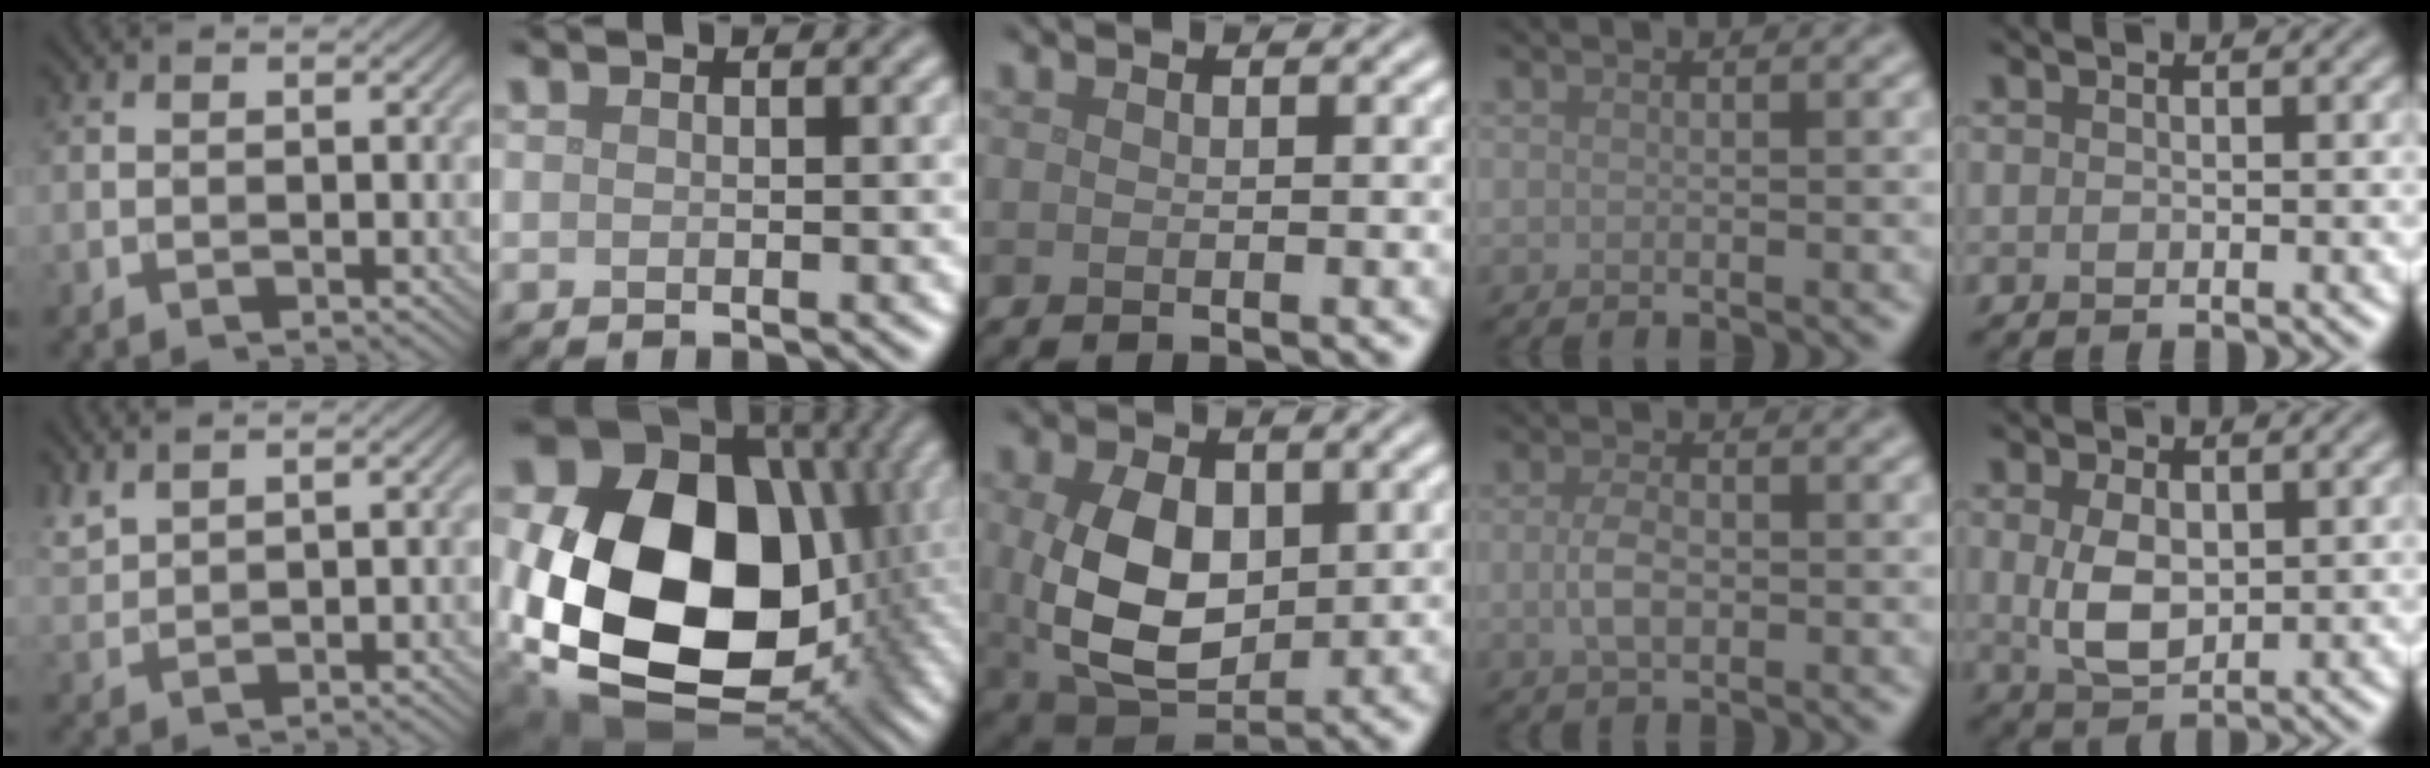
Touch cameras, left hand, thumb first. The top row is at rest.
{"thumb": {"total": 3.0, "force": [2.6, 0.6, 1.2], "torque": [-0.038, 0.007, 0.062]}, "index": {"total": 22.7, "force": [0.0, 17.0, 15.1], "torque": [-0.331, -0.045, 0.029]}, "middle": {"total": 8.6, "force": [0.5, 5.7, 6.4], "torque": [-0.147, -0.016, 0.022]}, "ring": {"total": 2.6, "force": [-0.3, 1.4, 2.1], "torque": [-0.046, -0.001, -0.008]}, "little": {"total": 3.9, "force": [0.4, 2.4, 3.1], "torque": [-0.070, -0.002, 0.014]}}